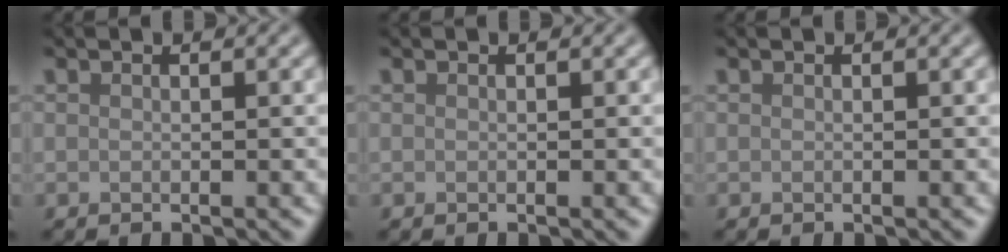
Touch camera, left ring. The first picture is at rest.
{"total": 0.0}
{"total": 0.0}